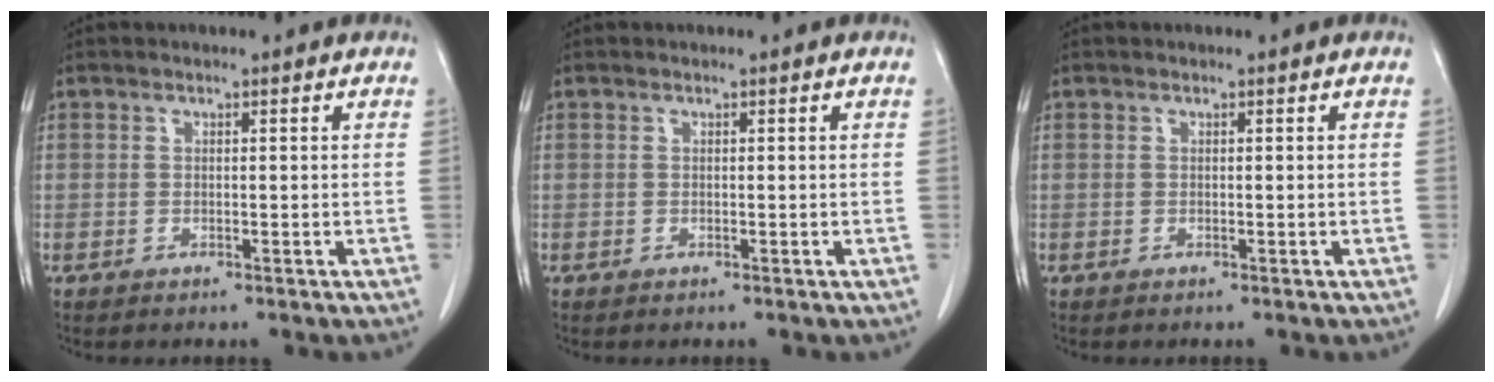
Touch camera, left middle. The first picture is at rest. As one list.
[{"total": 0.0}, {"total": 0.0}]